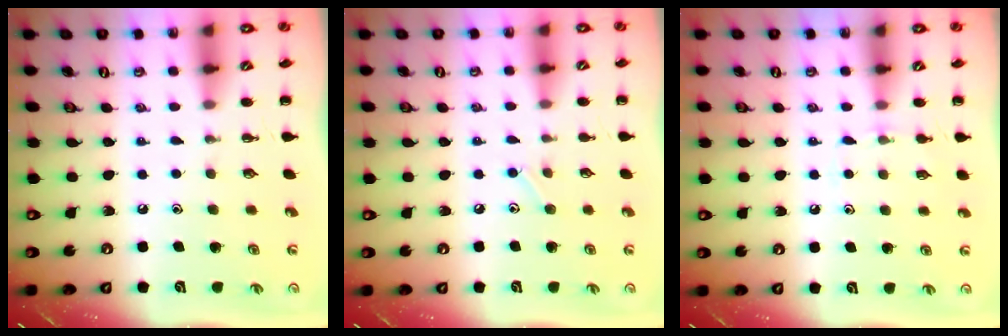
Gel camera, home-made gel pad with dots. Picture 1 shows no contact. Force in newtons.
{"total": 5.3, "press": 5.1, "slide": 1.6}
{"total": 5.6, "press": 5.5, "slide": 1.1}